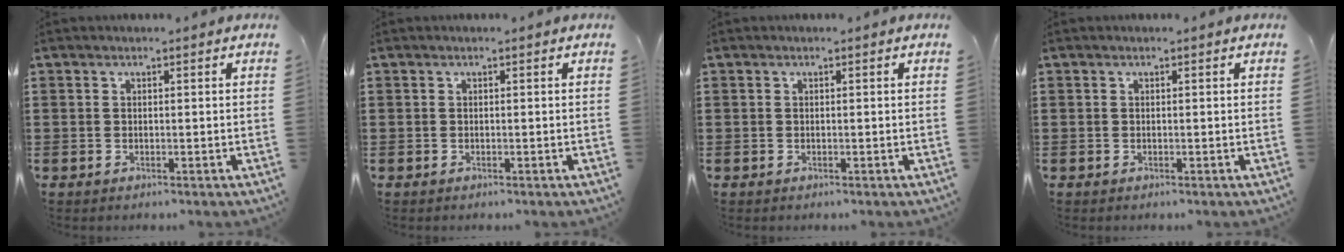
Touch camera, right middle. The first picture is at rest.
{"total": 0.0}
{"total": 0.0}
{"total": 0.0}